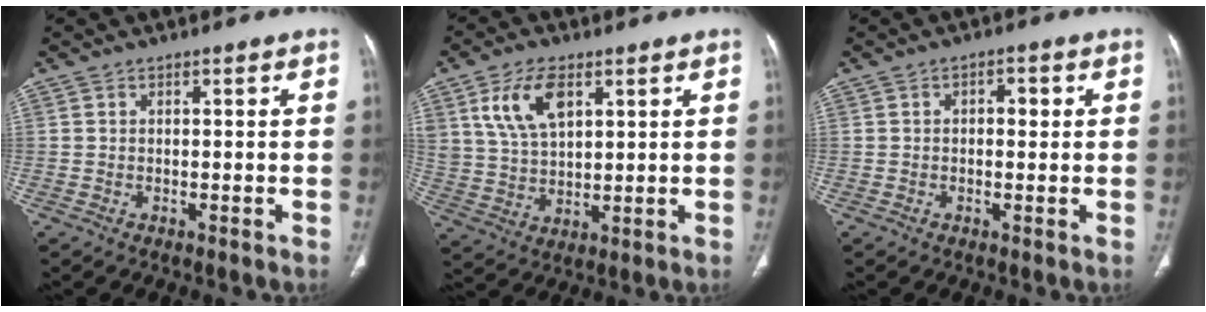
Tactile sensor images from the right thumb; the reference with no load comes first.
{"total": 10.6, "force": [4.7, 5.9, 7.4], "torque": [-0.130, -0.013, 0.099]}
{"total": 2.6, "force": [0.4, 1.6, 2.1], "torque": [-0.023, 0.009, 0.003]}